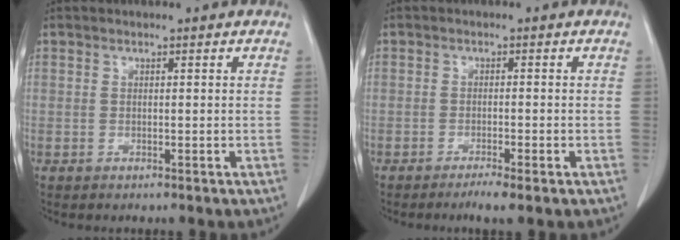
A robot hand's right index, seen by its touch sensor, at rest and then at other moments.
{"total": 3.0, "force": [-2.0, 0.1, 2.2], "torque": [-0.034, -0.006, -0.031]}